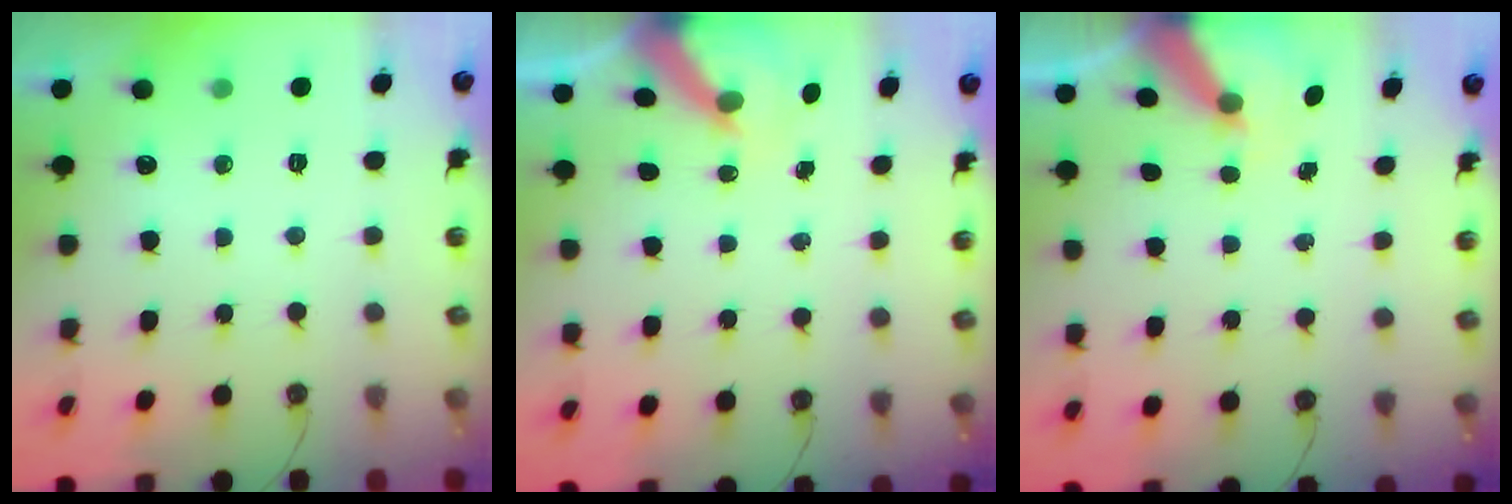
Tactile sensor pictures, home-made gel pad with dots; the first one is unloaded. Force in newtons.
{"total": 6.0, "press": 6.0, "slide": 0.7}
{"total": 6.5, "press": 6.5, "slide": 0.4}